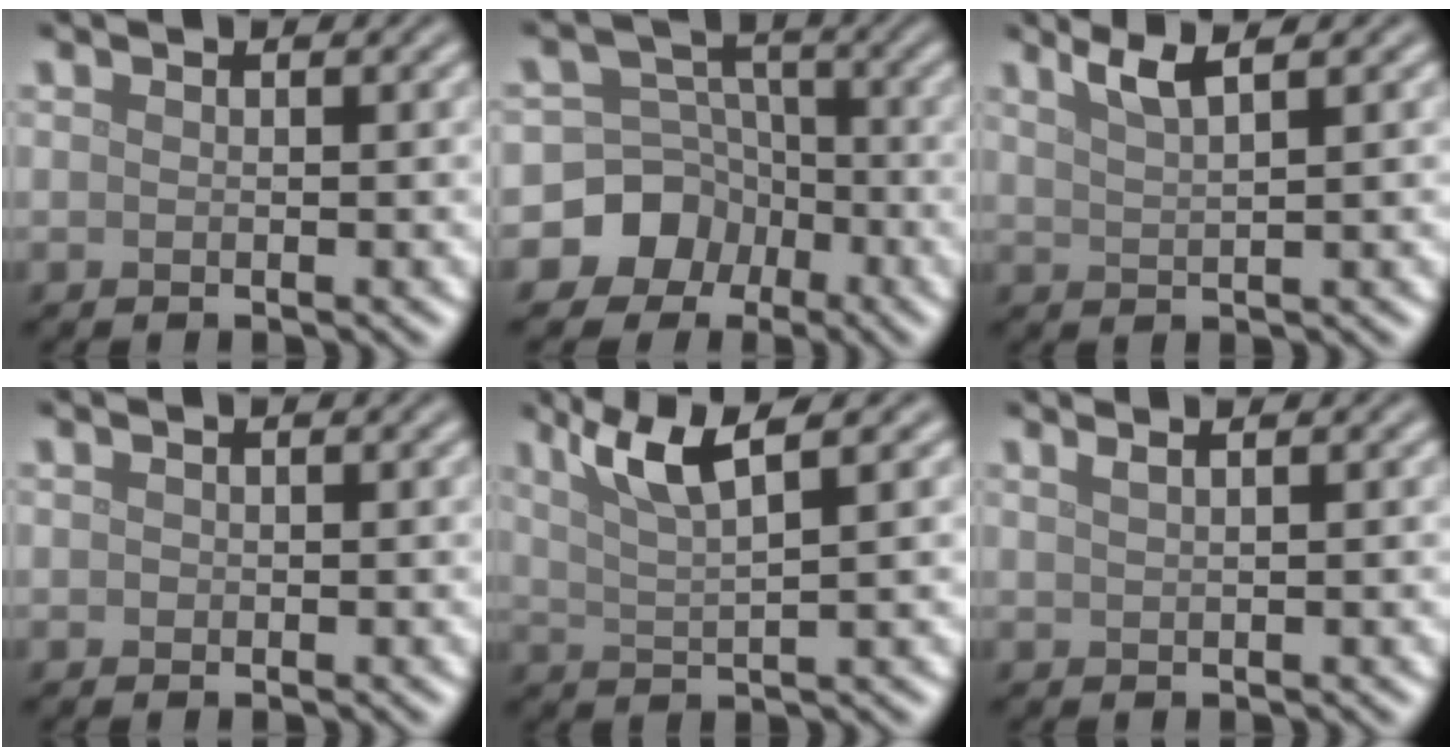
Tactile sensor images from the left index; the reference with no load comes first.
{"total": 7.9, "force": [-3.9, 6.9, 0.8], "torque": [0.008, 0.006, -0.091]}
{"total": 2.6, "force": [1.8, 0.5, 1.9], "torque": [-0.026, 0.006, 0.034]}
{"total": 0.0}
{"total": 4.8, "force": [2.8, 0.9, 3.8], "torque": [-0.068, 0.012, 0.055]}
{"total": 2.4, "force": [1.5, 1.1, 1.5], "torque": [-0.003, 0.007, -0.005]}